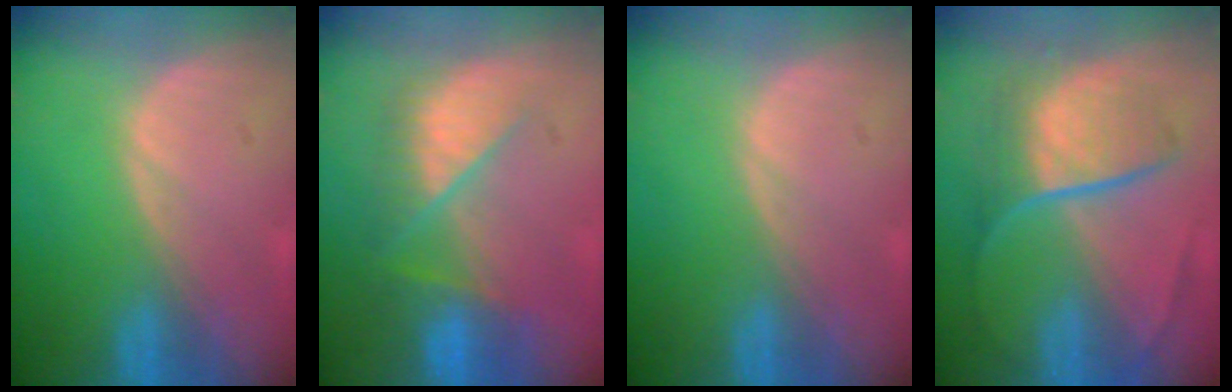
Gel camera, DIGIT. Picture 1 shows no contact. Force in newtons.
{"total": 8.7, "press": 7.6, "slide": 4.3}
{"total": 0.0}
{"total": 8.6, "press": 7.8, "slide": 3.7}